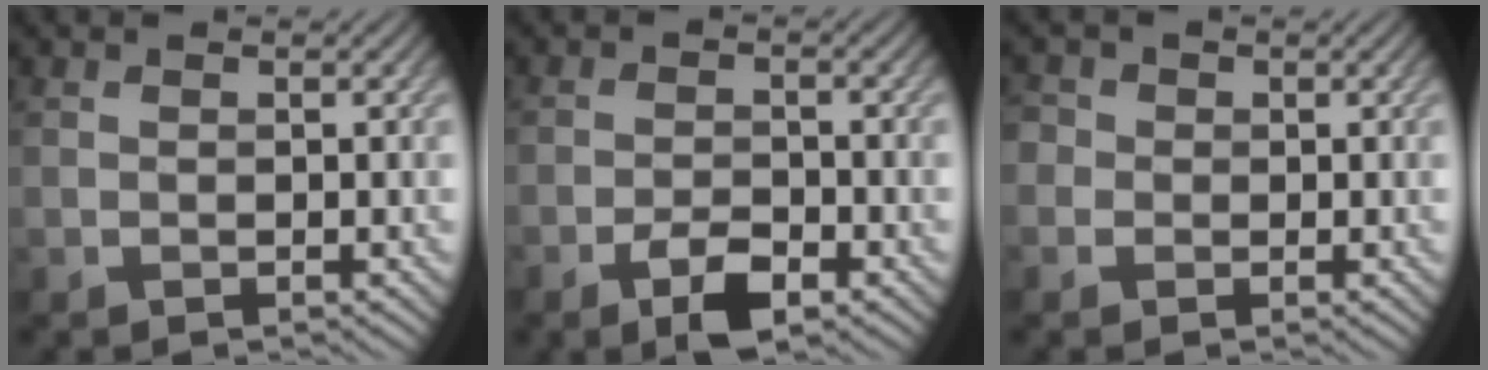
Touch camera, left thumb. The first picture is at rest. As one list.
[{"total": 4.2, "force": [-2.5, 1.6, 3.0], "torque": [-0.054, -0.001, -0.049]}, {"total": 2.5, "force": [0.3, 2.4, 0.6], "torque": [-0.012, 0.007, -0.017]}]